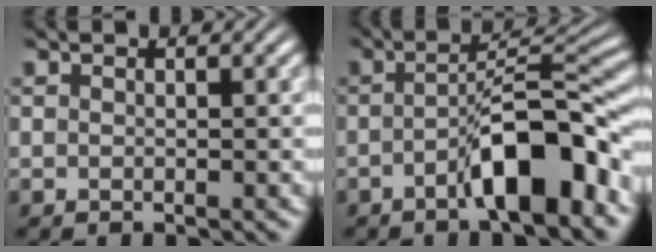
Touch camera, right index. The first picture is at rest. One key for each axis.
{"total": 6.4, "fx": -2.7, "fy": 1.1, "fz": 5.7, "tx": -0.080, "ty": 0.005, "tz": -0.043}